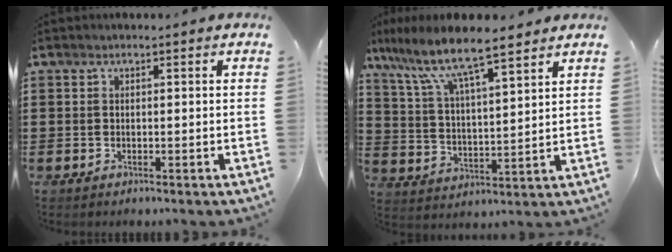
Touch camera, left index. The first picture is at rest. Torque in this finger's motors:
{"motor_torque": [2.14, 0.00, 0.47, 0.21]}